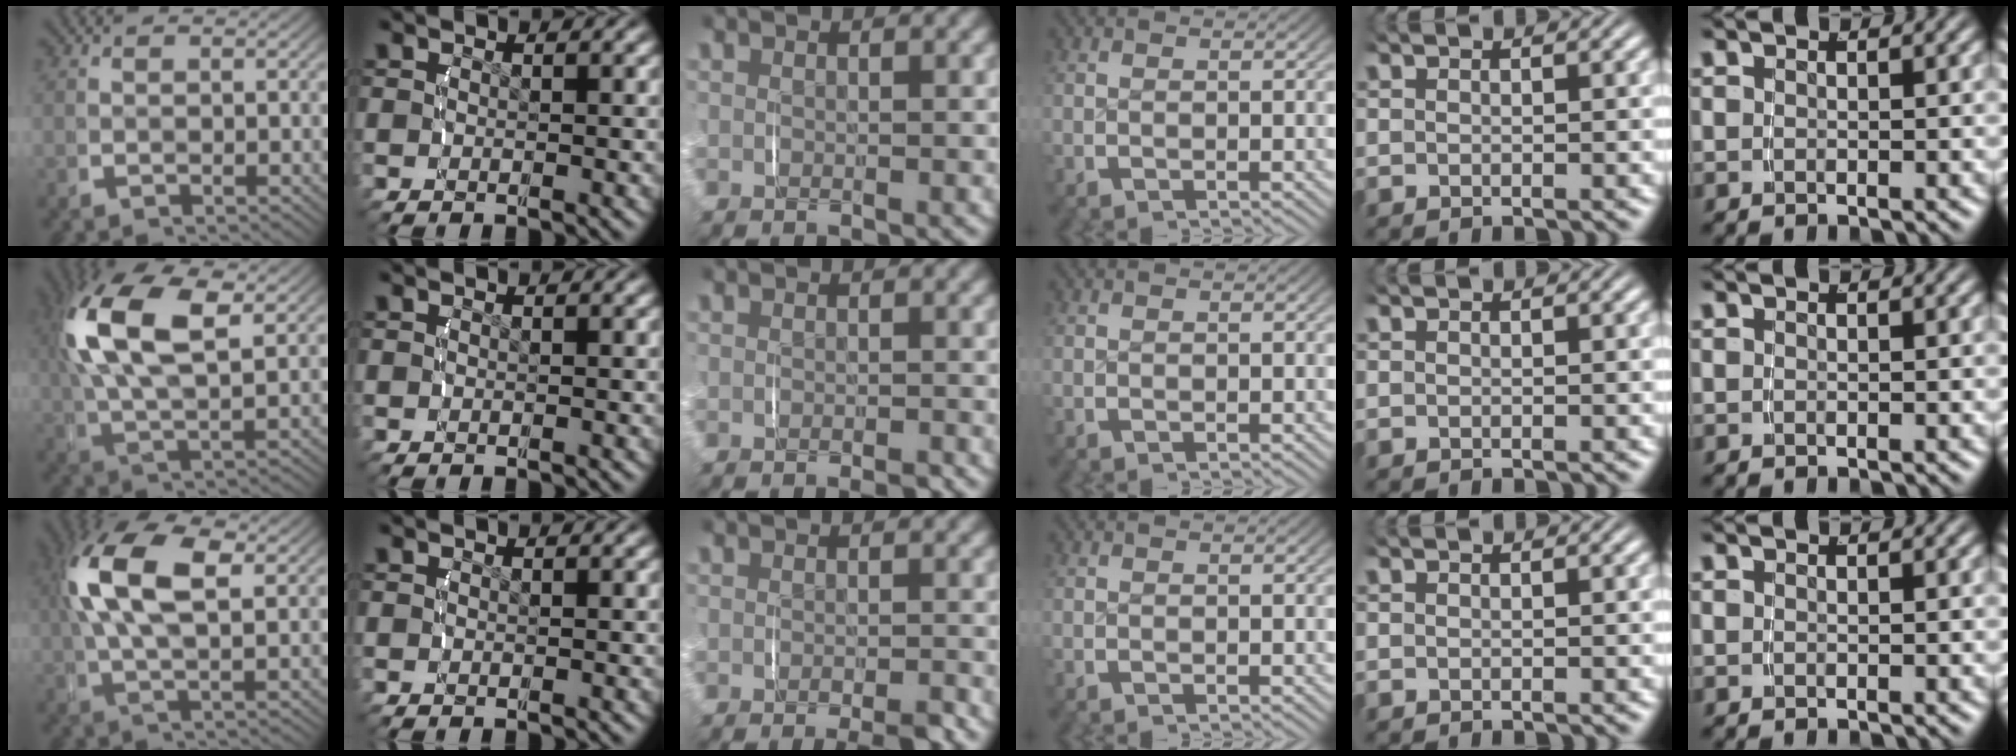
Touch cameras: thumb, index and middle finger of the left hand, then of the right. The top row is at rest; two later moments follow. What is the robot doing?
{"motion": "lift_and_place", "object": "jar lid"}